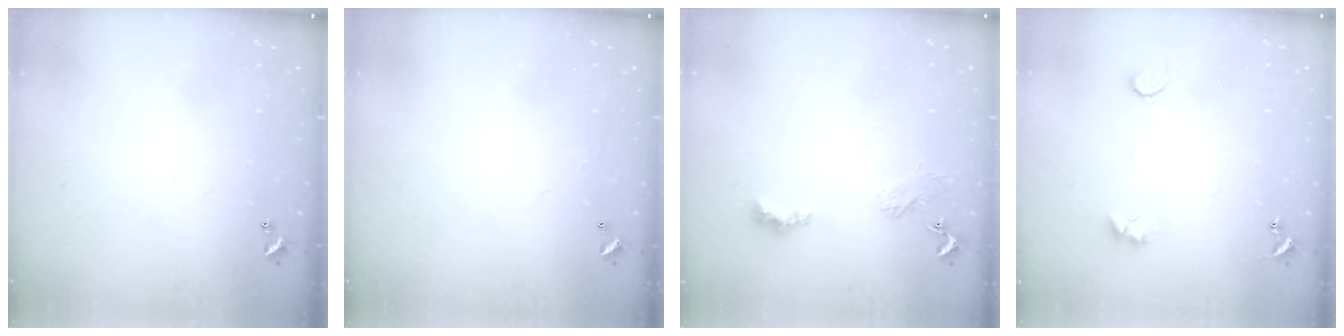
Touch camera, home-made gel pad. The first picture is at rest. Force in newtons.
{"total": 2.8, "press": 2.8, "slide": 0.1}
{"total": 2.4, "press": 2.3, "slide": 0.5}
{"total": 3.7, "press": 3.4, "slide": 1.2}